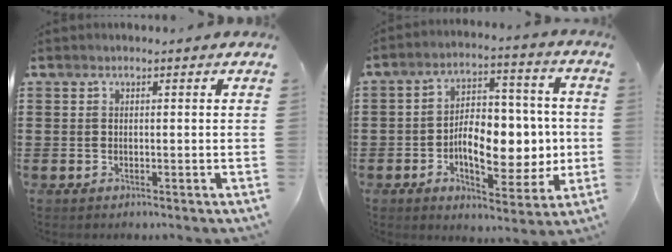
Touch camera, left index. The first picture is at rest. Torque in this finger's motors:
{"motor_torque": [0.87, 0.21, 1.05, 0.16]}